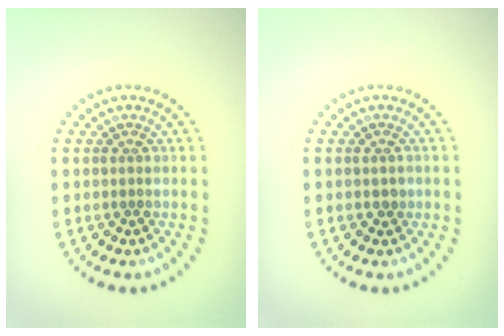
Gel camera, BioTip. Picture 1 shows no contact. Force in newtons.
{"total": 0.8, "press": 0.8, "slide": 0.2}